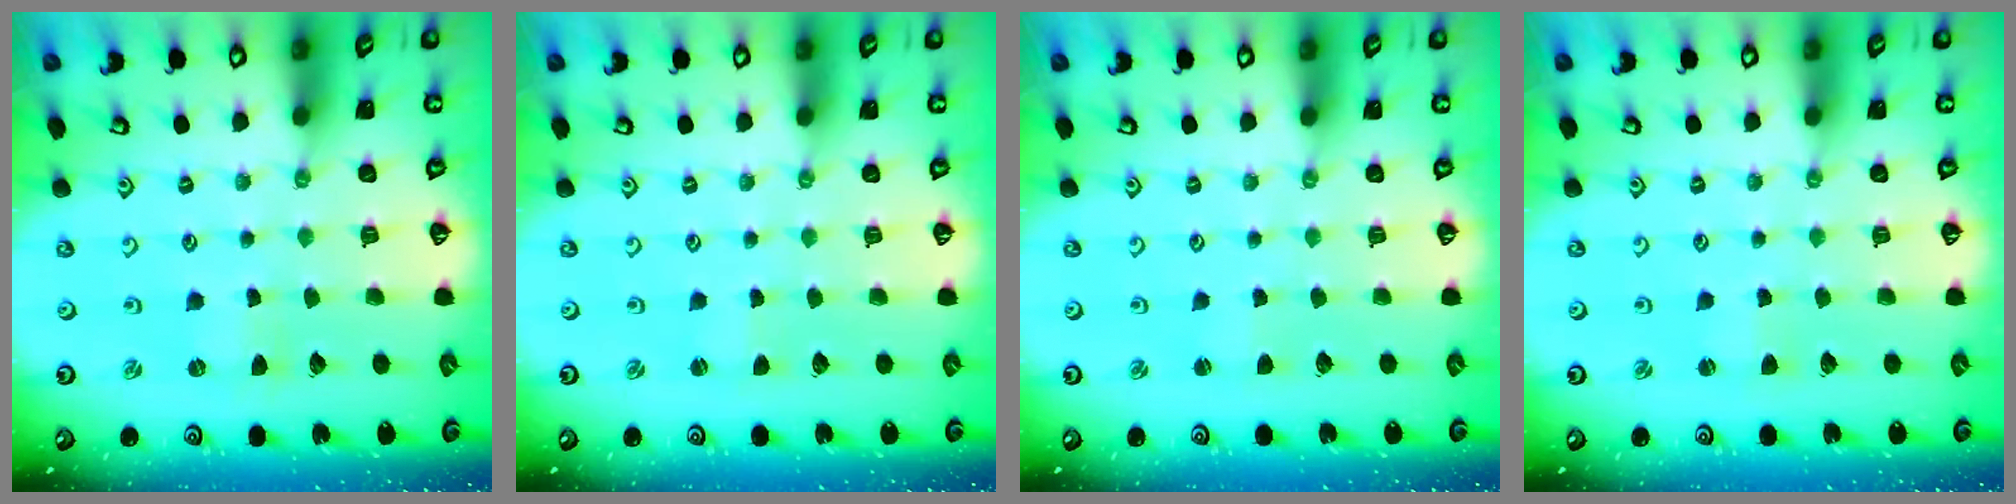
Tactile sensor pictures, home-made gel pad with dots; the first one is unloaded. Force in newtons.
{"total": 0.0}
{"total": 1.5, "press": 1.4, "slide": 0.2}
{"total": 1.7, "press": 1.7, "slide": 0.4}